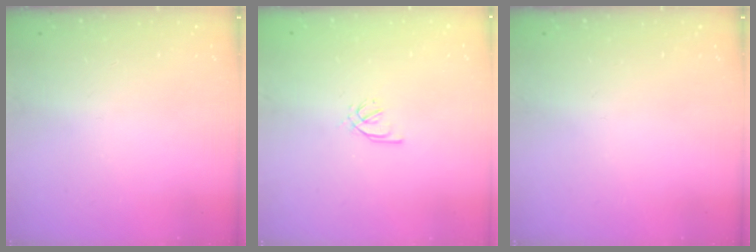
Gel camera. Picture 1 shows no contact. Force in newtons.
{"total": 2.1, "press": 2.0, "slide": 0.7}
{"total": 0.0}